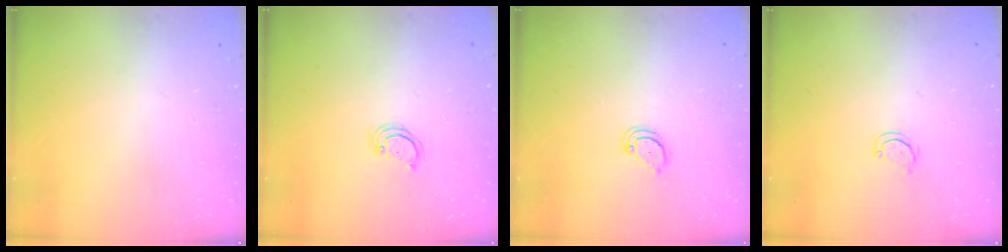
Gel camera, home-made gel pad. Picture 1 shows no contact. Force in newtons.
{"total": 1.7, "press": 1.7, "slide": 0.1}
{"total": 2.1, "press": 2.1, "slide": 0.1}
{"total": 2.7, "press": 2.7, "slide": 0.3}